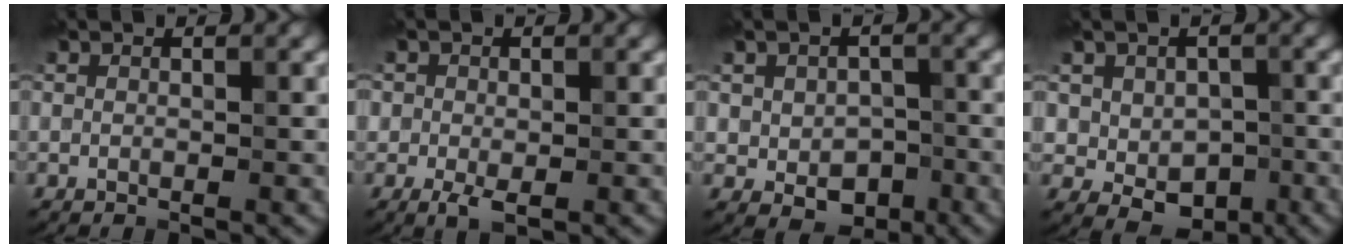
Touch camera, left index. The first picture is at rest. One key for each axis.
{"total": 2.5, "fx": -0.7, "fy": 1.8, "fz": 1.7, "tx": -0.033, "ty": -0.008, "tz": -0.013}
{"total": 4.3, "fx": -0.7, "fy": 3.2, "fz": 2.7, "tx": -0.046, "ty": -0.011, "tz": -0.007}
{"total": 4.8, "fx": -0.4, "fy": 3.8, "fz": 2.9, "tx": -0.048, "ty": -0.011, "tz": 0.000}